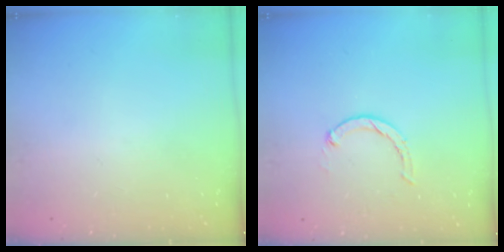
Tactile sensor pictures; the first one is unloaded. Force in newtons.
{"total": 1.9, "press": 1.9, "slide": 0.3}